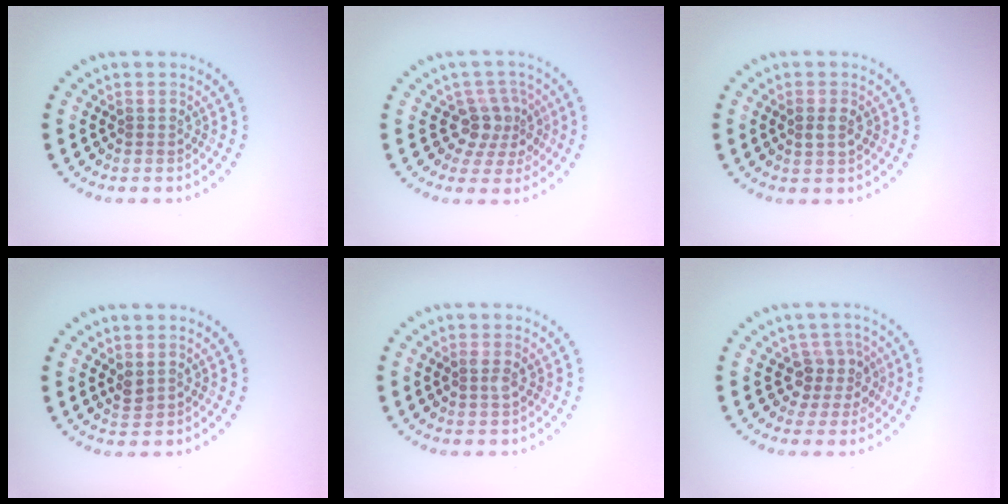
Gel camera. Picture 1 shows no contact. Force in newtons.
{"total": 3.0, "press": 2.3, "slide": 1.8}
{"total": 1.6, "press": 1.6, "slide": 0.2}
{"total": 1.0, "press": 0.9, "slide": 0.5}
{"total": 0.9, "press": 0.9, "slide": 0.2}
{"total": 2.7, "press": 2.1, "slide": 1.6}